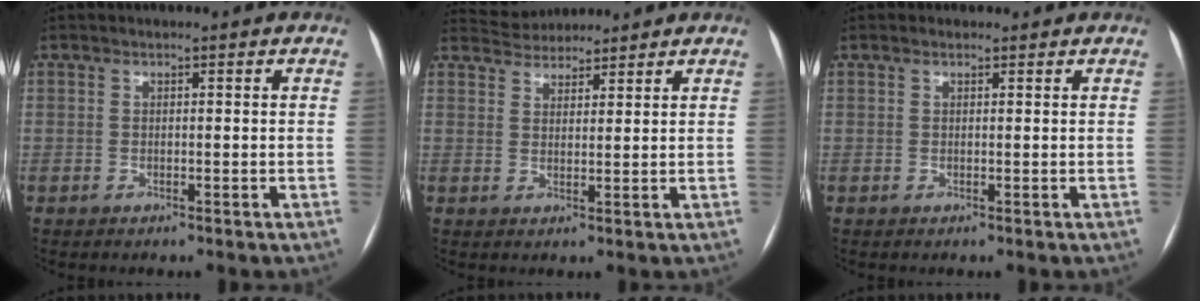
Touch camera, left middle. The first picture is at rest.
{"total": 5.0, "force": [4.8, 1.3, 0.3], "torque": [-0.008, 0.026, 0.080]}
{"total": 0.8, "force": [0.6, 0.5, 0.2], "torque": [-0.014, 0.011, 0.010]}